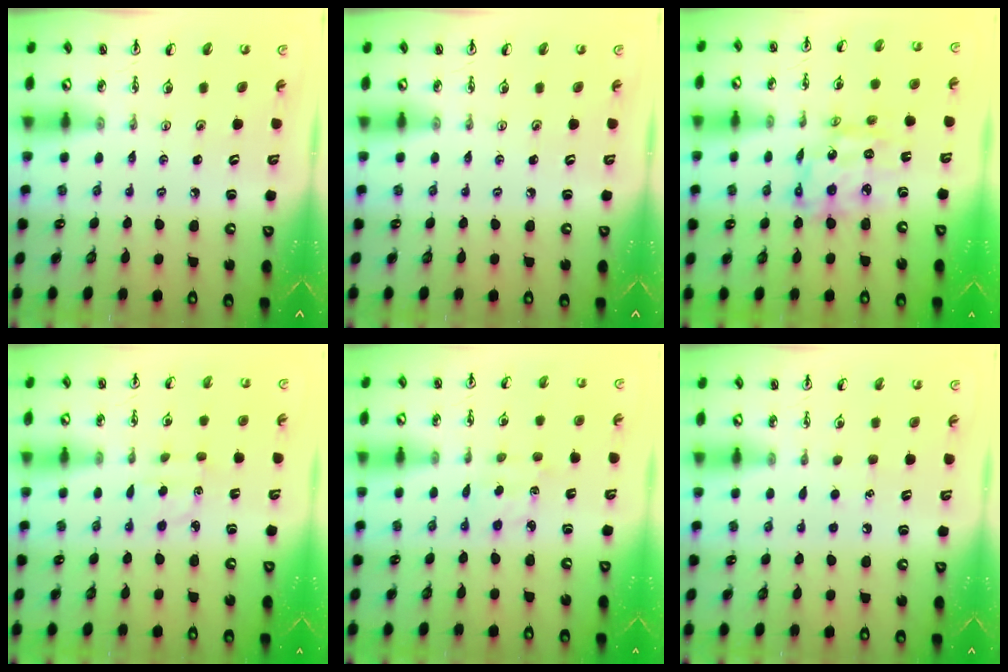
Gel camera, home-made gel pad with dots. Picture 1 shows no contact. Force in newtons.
{"total": 0.0}
{"total": 11.4, "press": 11.3, "slide": 1.0}
{"total": 2.7, "press": 2.6, "slide": 0.5}
{"total": 2.5, "press": 2.4, "slide": 0.6}
{"total": 4.9, "press": 4.9, "slide": 0.6}